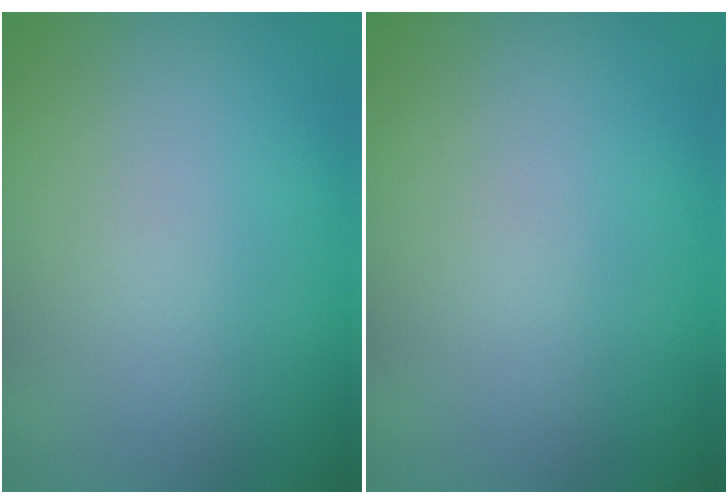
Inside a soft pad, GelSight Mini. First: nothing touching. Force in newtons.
{"total": 0.0}